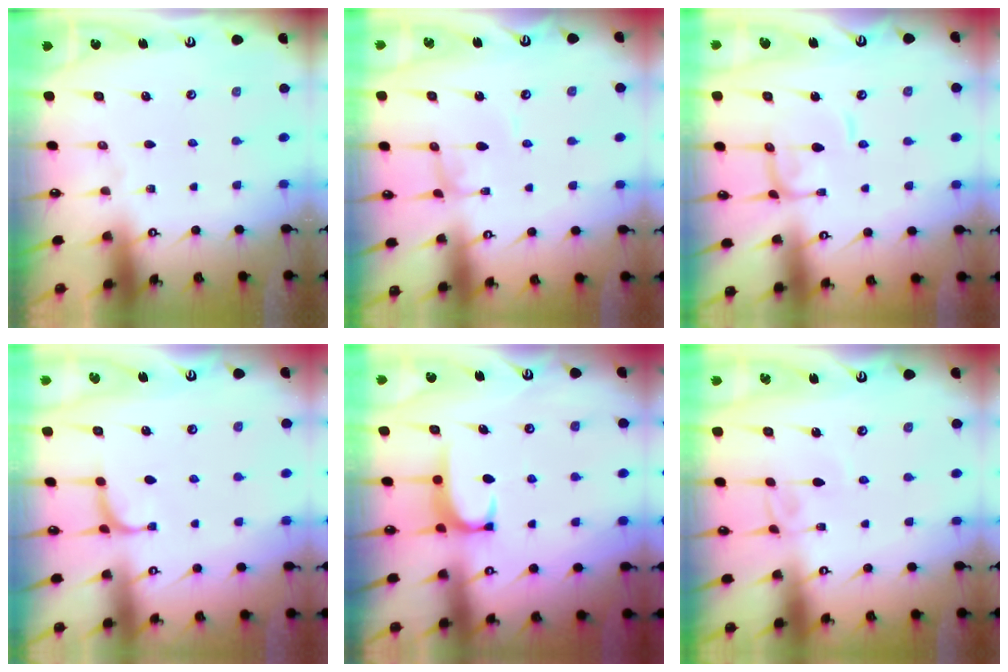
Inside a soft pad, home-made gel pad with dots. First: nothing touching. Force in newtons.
{"total": 2.2, "press": 2.2, "slide": 0.1}
{"total": 0.9, "press": 0.8, "slide": 0.3}
{"total": 2.1, "press": 2.0, "slide": 0.6}
{"total": 1.7, "press": 1.6, "slide": 0.5}
{"total": 4.8, "press": 4.8, "slide": 0.1}